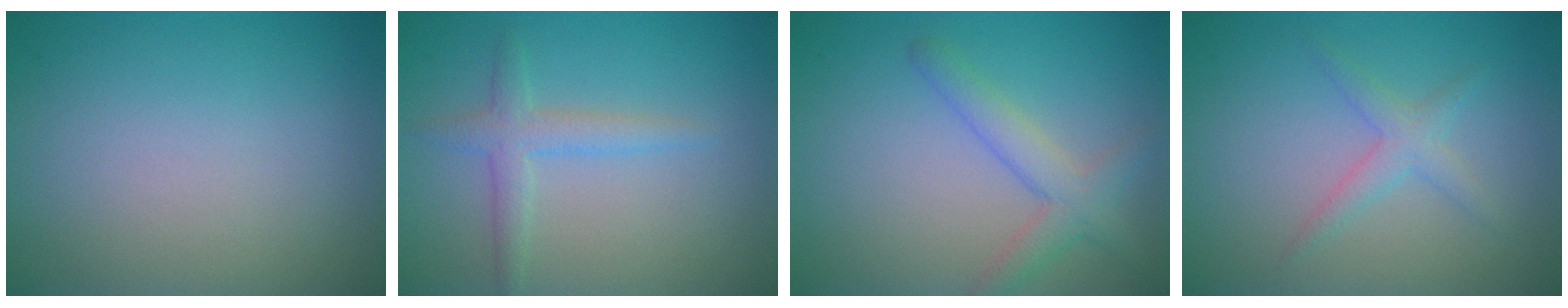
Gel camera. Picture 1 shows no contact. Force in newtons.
{"total": 2.3, "press": 2.3, "slide": 0.1}
{"total": 3.0, "press": 3.0, "slide": 0.2}
{"total": 1.9, "press": 1.9, "slide": 0.1}